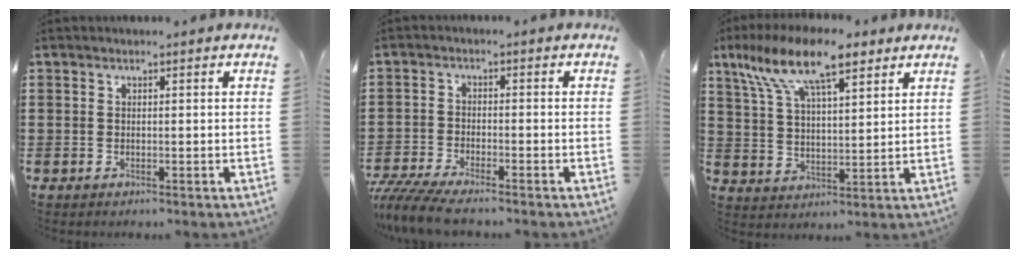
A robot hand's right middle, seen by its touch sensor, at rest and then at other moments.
{"total": 4.9, "force": [-4.6, 0.3, 1.9], "torque": [-0.059, -0.017, -0.094]}
{"total": 12.3, "force": [8.3, 3.9, 8.1], "torque": [-0.168, -0.009, 0.150]}